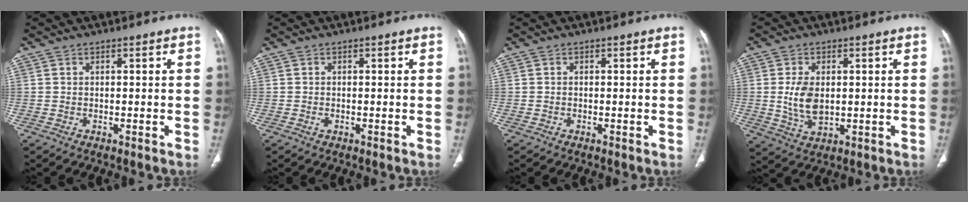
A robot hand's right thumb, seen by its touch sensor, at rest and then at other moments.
{"total": 0.5, "force": [-0.2, 0.4, 0.3], "torque": [-0.005, 0.003, -0.003]}
{"total": 0.0}
{"total": 7.2, "force": [0.4, 4.3, 5.8], "torque": [-0.109, -0.008, 0.014]}